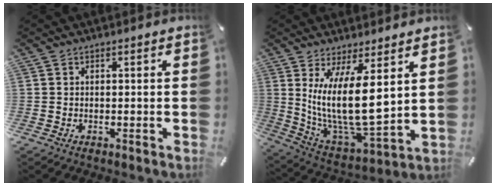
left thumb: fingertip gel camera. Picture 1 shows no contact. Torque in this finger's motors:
{"motor_torque": [1.30, 2.77, 1.52, -1.25, 0.35]}